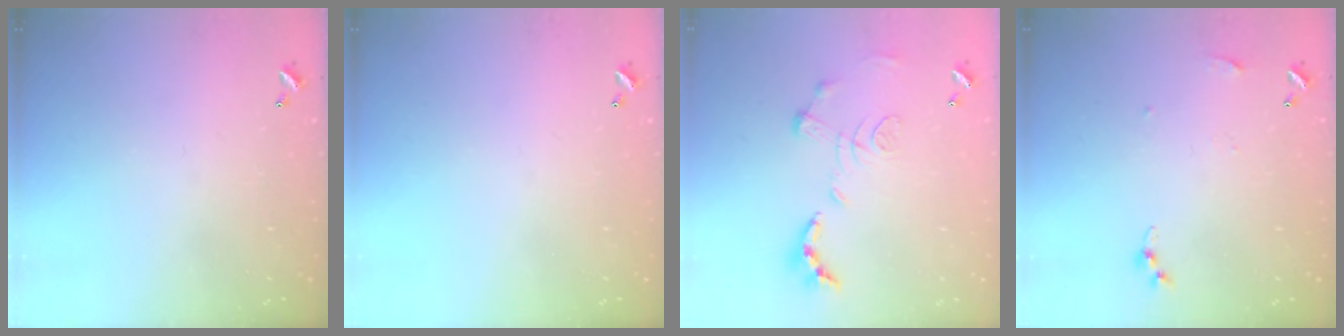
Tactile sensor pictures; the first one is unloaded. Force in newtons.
{"total": 0.0}
{"total": 1.2, "press": 0.4, "slide": 1.1}
{"total": 5.1, "press": 5.0, "slide": 0.6}